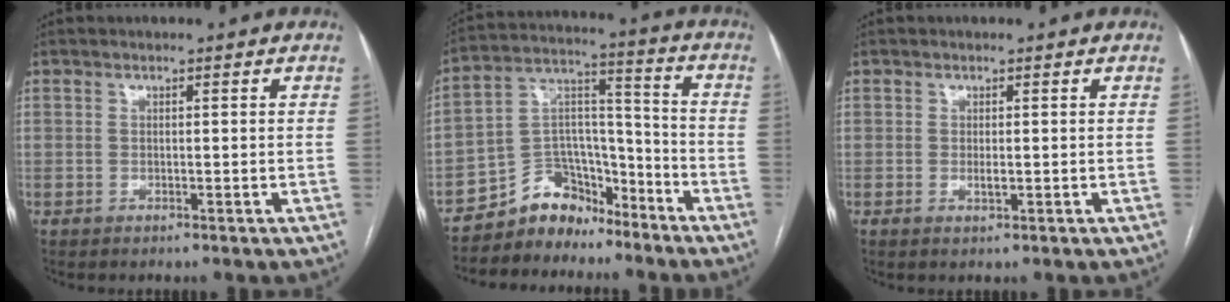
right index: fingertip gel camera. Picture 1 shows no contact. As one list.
[{"total": 9.4, "force": [-8.0, 4.9, 1.1], "torque": [-0.014, 0.066, -0.139]}, {"total": 0.8, "force": [0.0, 0.4, 0.7], "torque": [-0.013, -0.001, 0.001]}]